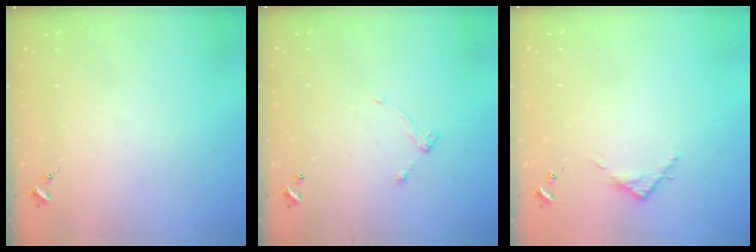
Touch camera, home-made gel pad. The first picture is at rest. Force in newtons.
{"total": 5.4, "press": 5.4, "slide": 0.4}
{"total": 3.3, "press": 3.2, "slide": 0.3}